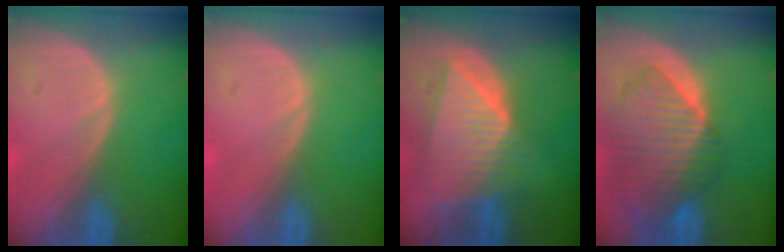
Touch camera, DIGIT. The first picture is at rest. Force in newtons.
{"total": 0.7, "press": 0.0, "slide": 0.7}
{"total": 9.0, "press": 8.0, "slide": 4.2}
{"total": 10.4, "press": 9.0, "slide": 5.1}